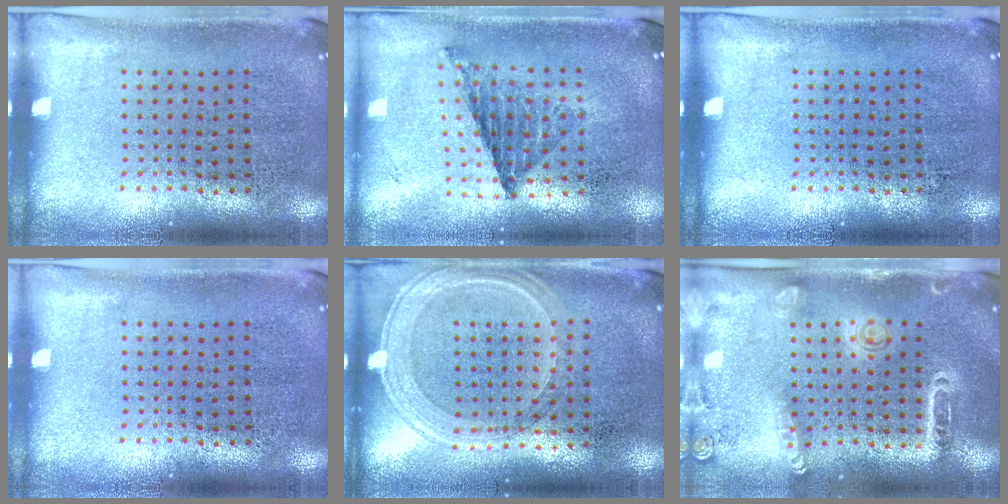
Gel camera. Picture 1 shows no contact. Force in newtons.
{"total": 0.8, "press": 0.8, "slide": 0.1}
{"total": 0.0}
{"total": 0.0}
{"total": 1.2, "press": 1.2, "slide": 0.3}
{"total": 1.5, "press": 1.4, "slide": 0.4}